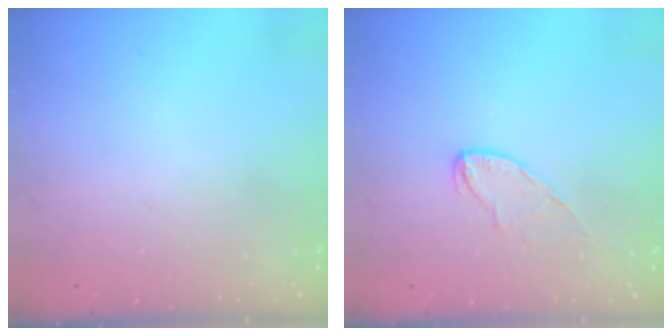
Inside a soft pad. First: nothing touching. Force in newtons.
{"total": 6.5, "press": 6.4, "slide": 0.6}